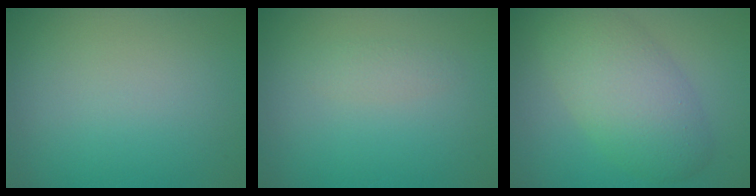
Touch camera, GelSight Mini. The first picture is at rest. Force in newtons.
{"total": 1.0, "press": 1.0, "slide": 0.1}
{"total": 6.5, "press": 6.4, "slide": 0.6}